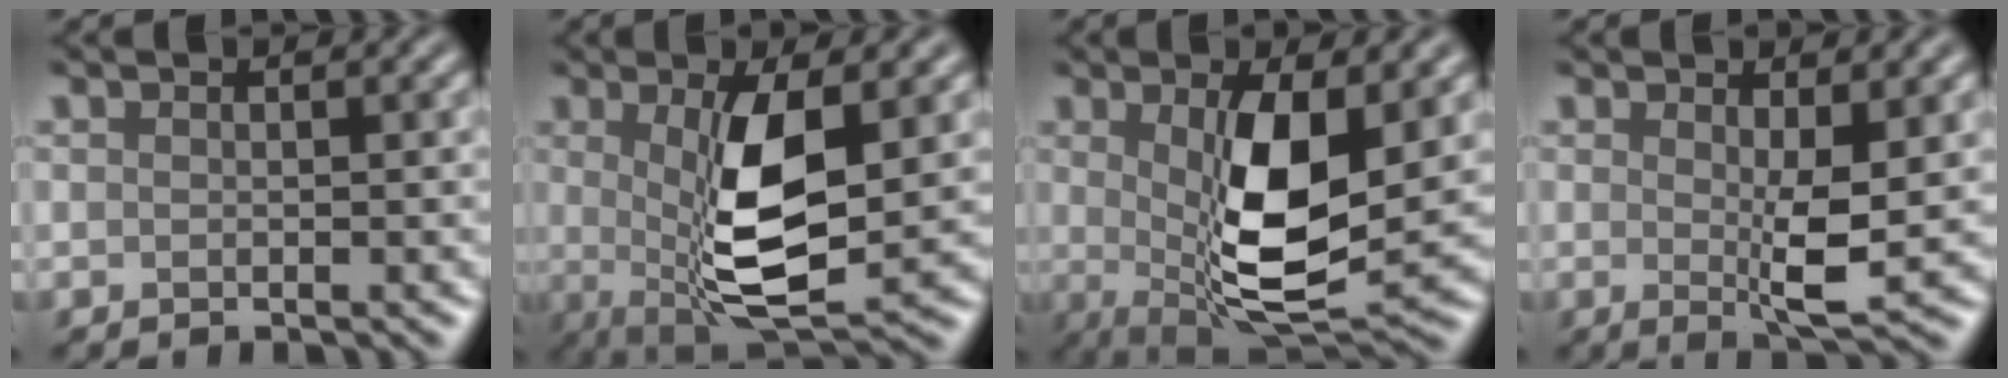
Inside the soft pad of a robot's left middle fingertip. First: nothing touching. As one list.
[{"total": 7.9, "force": [0.4, 2.4, 7.5], "torque": [-0.138, -0.015, 0.011]}, {"total": 8.9, "force": [0.6, 2.9, 8.3], "torque": [-0.150, -0.018, 0.015]}, {"total": 3.7, "force": [0.3, 0.5, 3.6], "torque": [-0.068, -0.015, 0.008]}]